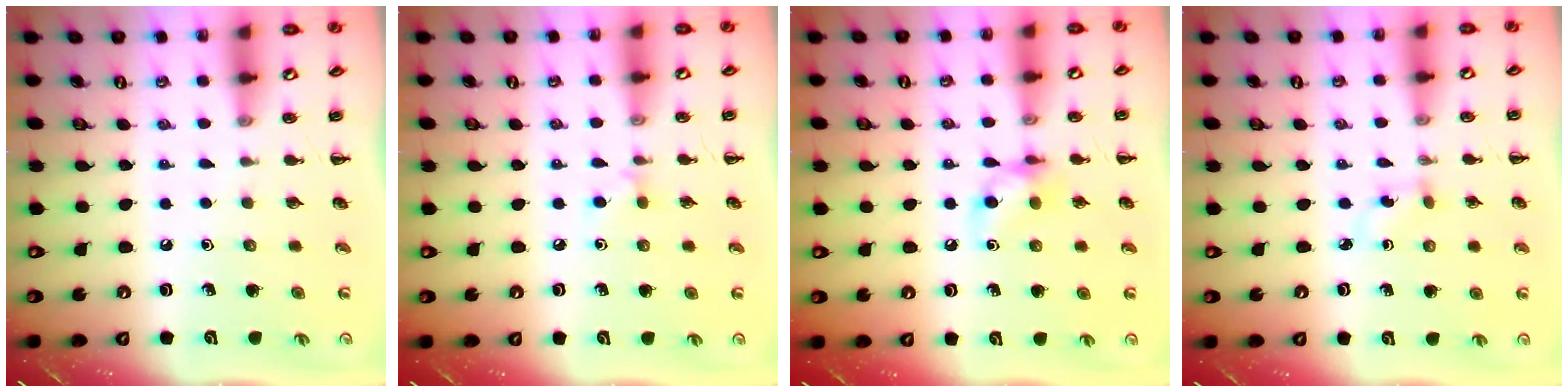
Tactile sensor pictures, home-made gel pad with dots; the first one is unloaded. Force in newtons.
{"total": 4.8, "press": 4.5, "slide": 1.5}
{"total": 8.3, "press": 8.2, "slide": 0.6}
{"total": 2.4, "press": 2.2, "slide": 0.9}